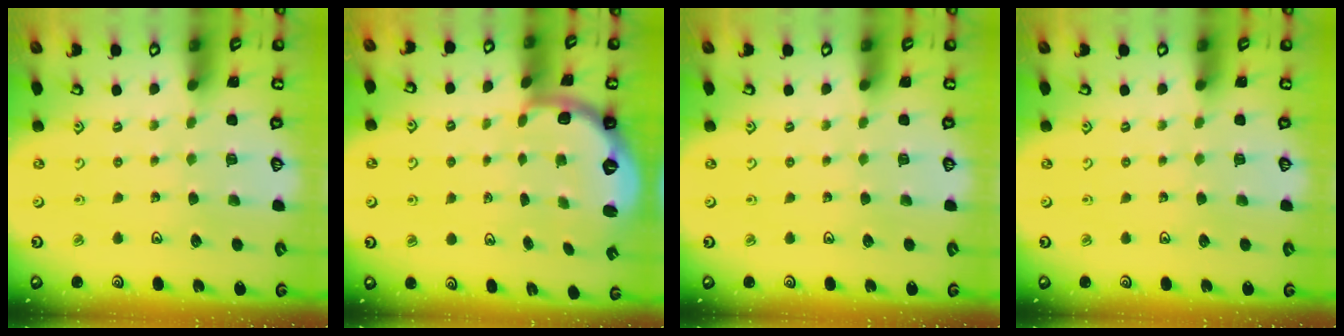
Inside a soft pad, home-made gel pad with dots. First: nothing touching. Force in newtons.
{"total": 2.7, "press": 1.7, "slide": 2.0}
{"total": 0.0}
{"total": 0.0}